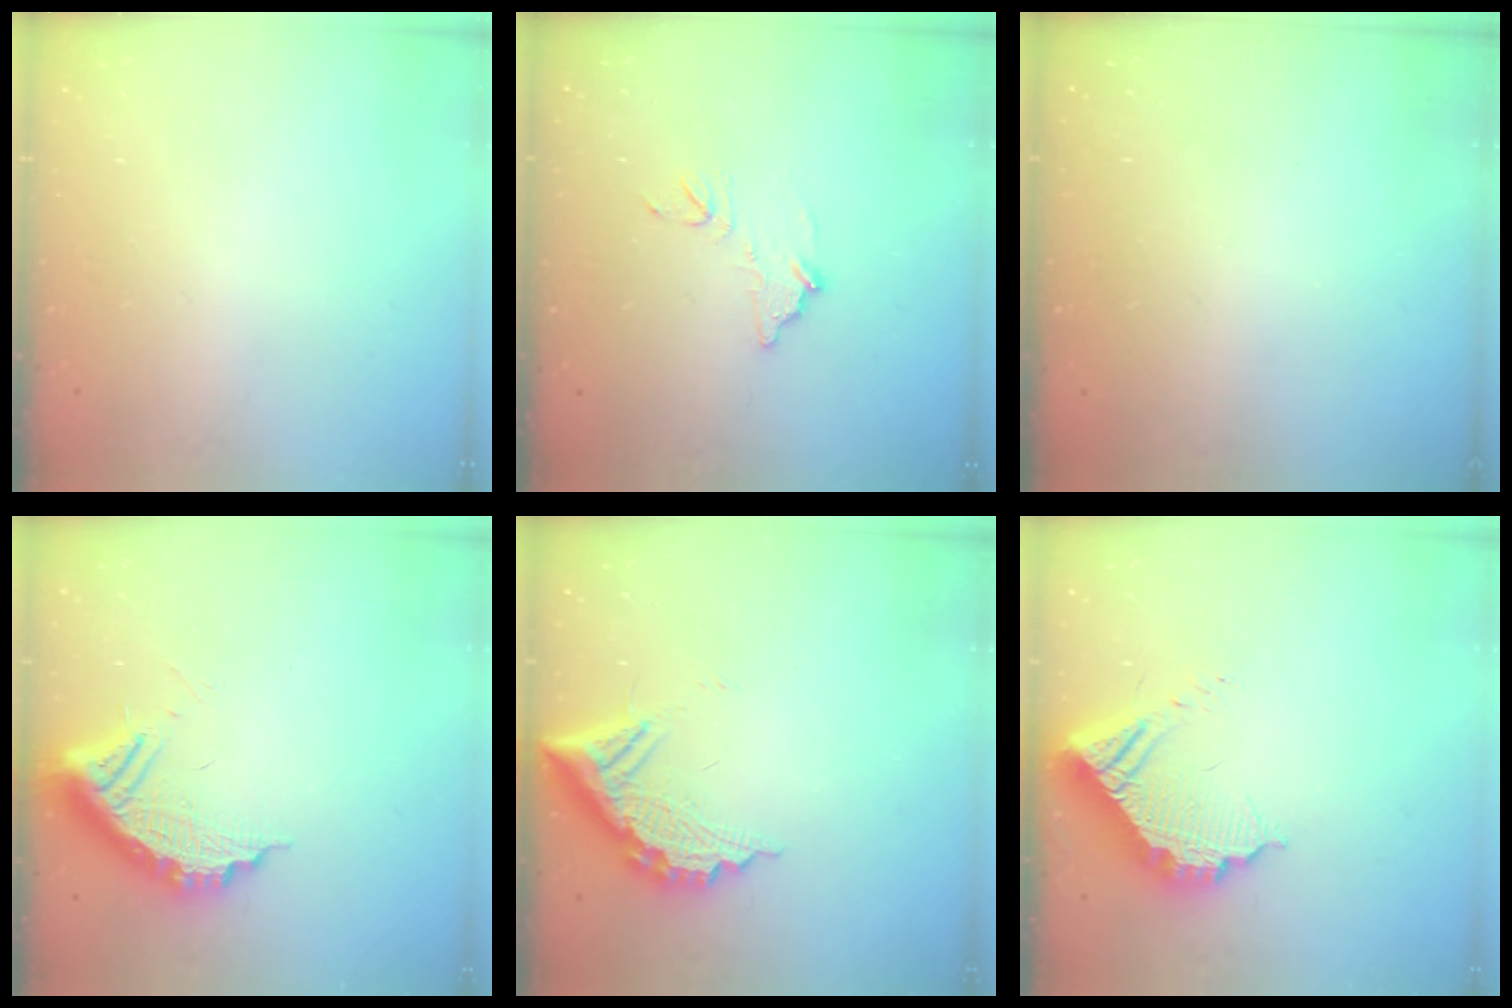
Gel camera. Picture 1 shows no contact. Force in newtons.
{"total": 9.4, "press": 9.4, "slide": 0.5}
{"total": 3.1, "press": 3.1, "slide": 0.1}
{"total": 11.7, "press": 11.7, "slide": 1.0}
{"total": 12.4, "press": 12.4, "slide": 1.0}
{"total": 12.1, "press": 12.1, "slide": 1.2}